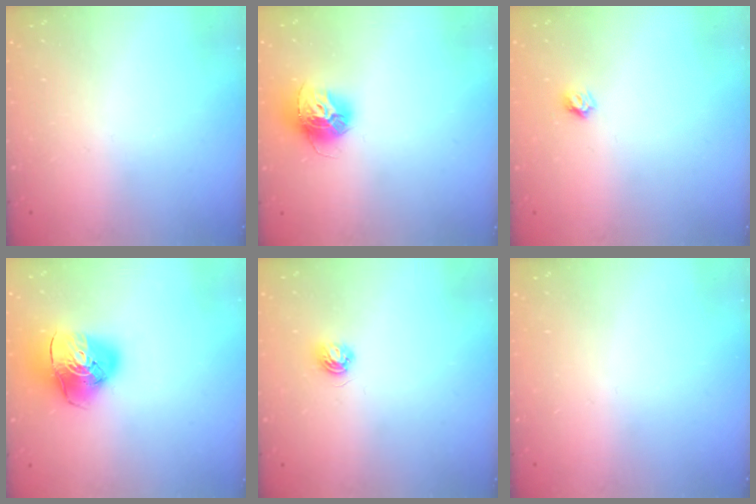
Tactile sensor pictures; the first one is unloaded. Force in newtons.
{"total": 13.2, "press": 13.1, "slide": 1.3}
{"total": 3.7, "press": 3.6, "slide": 0.2}
{"total": 12.7, "press": 12.6, "slide": 1.7}
{"total": 3.7, "press": 3.7, "slide": 0.5}
{"total": 0.0}